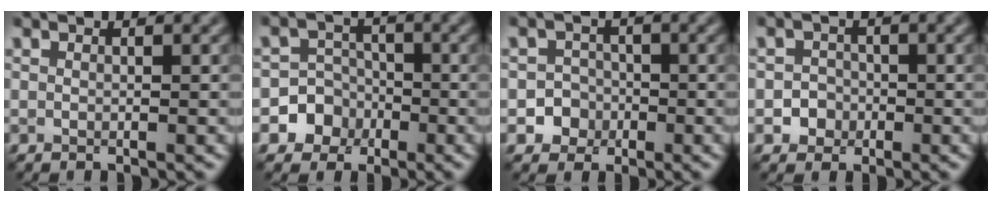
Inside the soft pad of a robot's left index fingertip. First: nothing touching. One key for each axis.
{"total": 4.8, "fx": -2.0, "fy": 4.3, "fz": 0.3, "tx": 0.026, "ty": 0.003, "tz": -0.056}
{"total": 3.0, "fx": -1.2, "fy": 2.7, "fz": 0.2, "tx": 0.029, "ty": 0.004, "tz": -0.028}
{"total": 2.0, "fx": -0.6, "fy": 1.8, "fz": 0.4, "tx": 0.015, "ty": 0.003, "tz": -0.017}